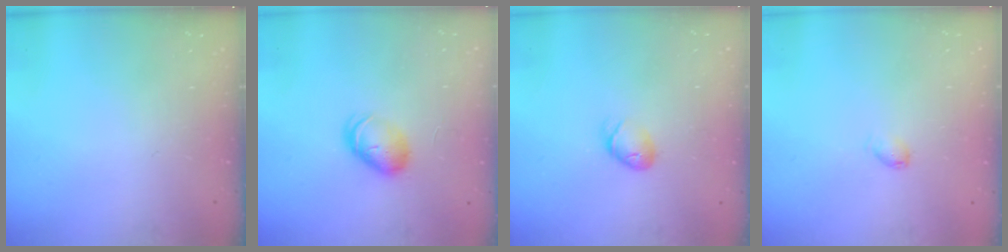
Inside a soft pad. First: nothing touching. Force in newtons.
{"total": 8.2, "press": 8.2, "slide": 0.5}
{"total": 6.2, "press": 6.1, "slide": 1.1}
{"total": 2.9, "press": 2.9, "slide": 0.4}